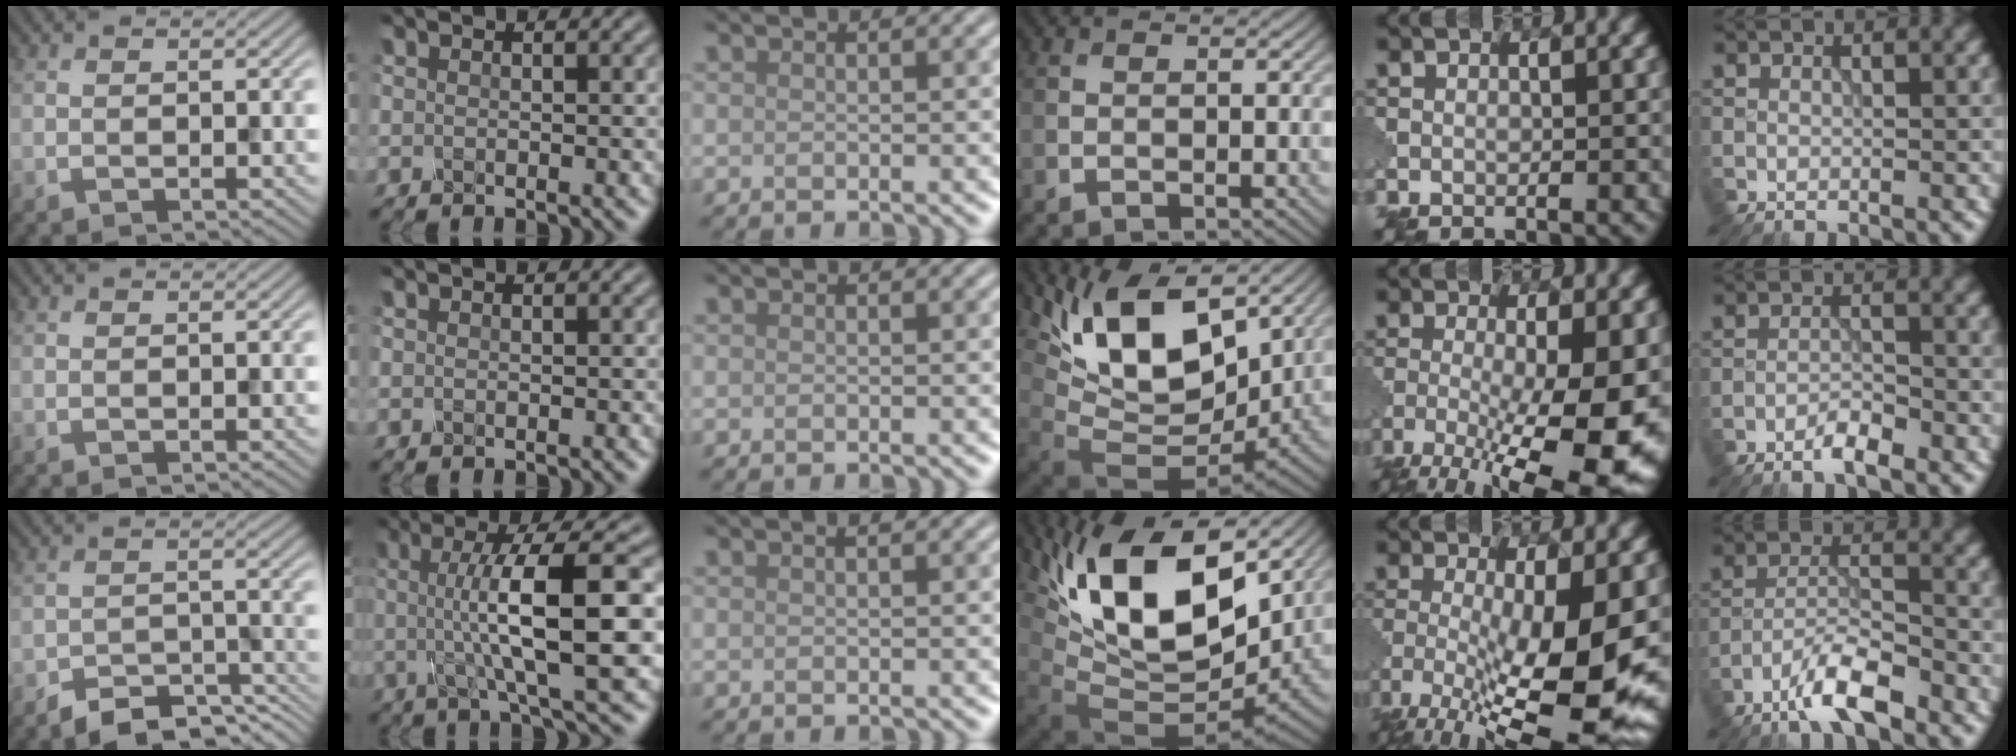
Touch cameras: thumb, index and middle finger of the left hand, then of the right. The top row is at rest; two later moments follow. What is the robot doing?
{"motion": "disassemble", "object": "glue stick"}